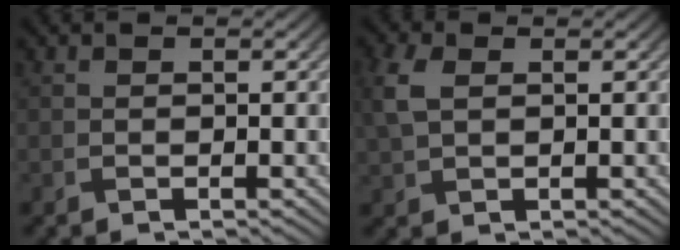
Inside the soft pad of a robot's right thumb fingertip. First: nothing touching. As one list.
[{"total": 3.8, "force": [1.0, 2.4, 2.8], "torque": [-0.084, 0.005, 0.020]}]